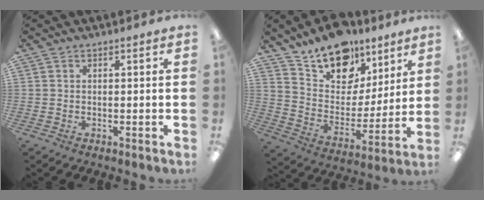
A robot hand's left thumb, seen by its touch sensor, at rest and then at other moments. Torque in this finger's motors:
{"motor_torque": [0.30, 0.51, 1.22, -1.55, 0.14]}